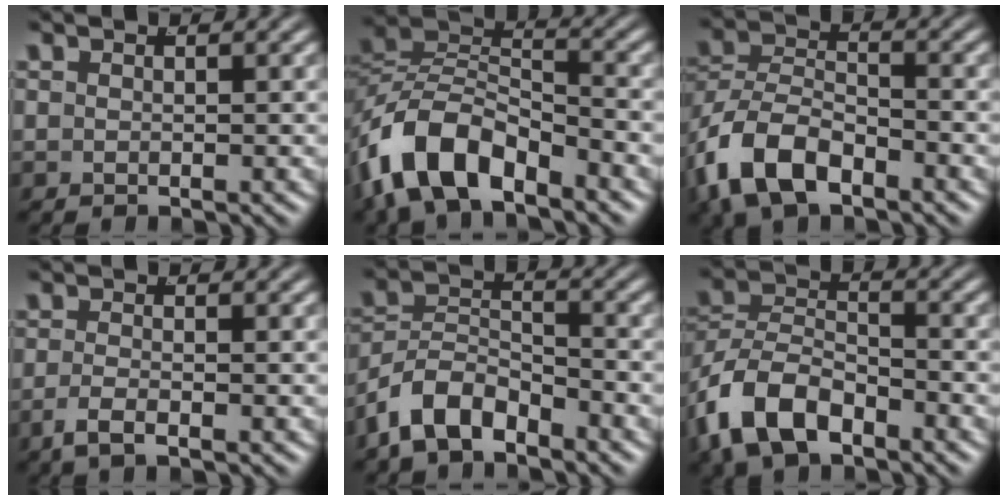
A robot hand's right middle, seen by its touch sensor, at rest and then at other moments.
{"total": 7.0, "force": [-2.9, 4.5, 4.6], "torque": [-0.097, -0.003, -0.051]}
{"total": 7.3, "force": [-3.0, 5.2, 4.0], "torque": [-0.095, -0.006, -0.055]}
{"total": 1.9, "force": [-1.2, 0.3, 1.4], "torque": [-0.034, 0.001, -0.024]}
{"total": 6.2, "force": [-3.6, 4.2, 2.7], "torque": [-0.060, -0.003, -0.067]}
{"total": 7.4, "force": [-3.3, 5.3, 3.9], "torque": [-0.093, -0.006, -0.060]}